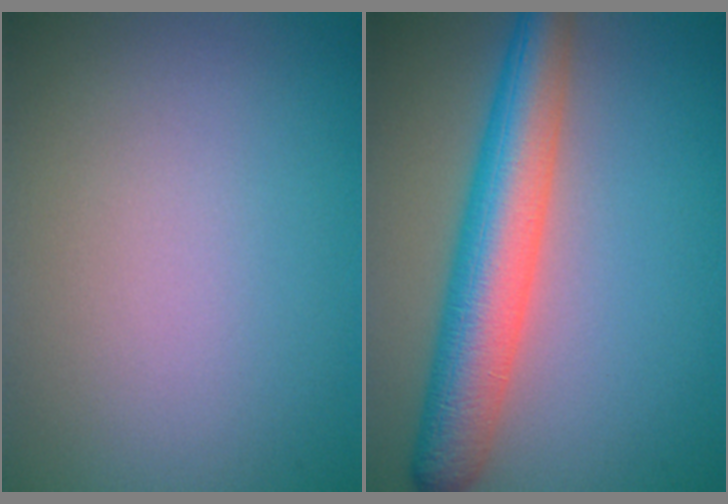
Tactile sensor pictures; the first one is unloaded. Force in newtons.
{"total": 7.5, "press": 7.5, "slide": 0.2}